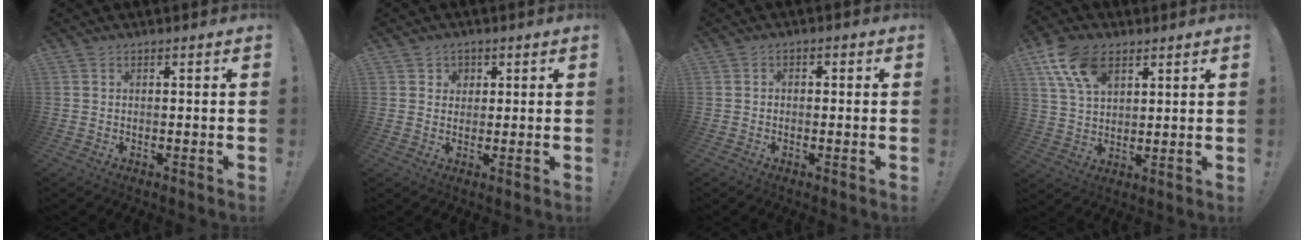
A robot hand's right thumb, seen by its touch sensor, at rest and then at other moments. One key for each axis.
{"total": 3.1, "fx": 1.1, "fy": 2.8, "fz": 0.5, "tx": -0.006, "ty": -0.004, "tz": 0.019}
{"total": 1.6, "fx": -1.1, "fy": 1.0, "fz": 0.7, "tx": -0.015, "ty": 0.010, "tz": -0.019}
{"total": 13.1, "fx": 7.0, "fy": 7.8, "fz": 7.9, "tx": -0.138, "ty": -0.014, "tz": 0.135}